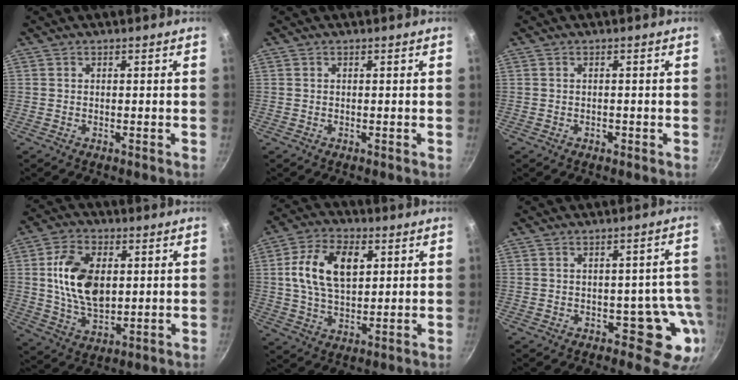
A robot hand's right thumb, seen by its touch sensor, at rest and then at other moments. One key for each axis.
{"total": 0.0}
{"total": 0.6, "fx": -0.3, "fy": 0.4, "fz": 0.3, "tx": -0.003, "ty": 0.003, "tz": -0.004}
{"total": 13.7, "fx": 2.0, "fy": 8.5, "fz": 10.5, "tx": -0.172, "ty": -0.006, "tz": 0.039}
{"total": 13.2, "fx": 3.2, "fy": 8.0, "fz": 10.0, "tx": -0.168, "ty": 0.004, "tz": 0.051}
{"total": 8.2, "fx": -2.8, "fy": 5.2, "fz": 5.8, "tx": -0.002, "ty": 0.031, "tz": -0.027}